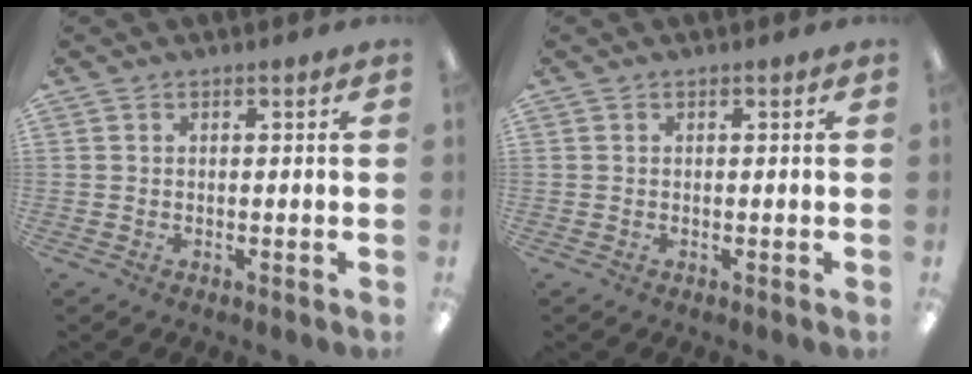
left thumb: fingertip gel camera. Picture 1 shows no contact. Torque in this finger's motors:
{"motor_torque": [-0.01, 0.01, 0.06, -0.07, 0.00]}